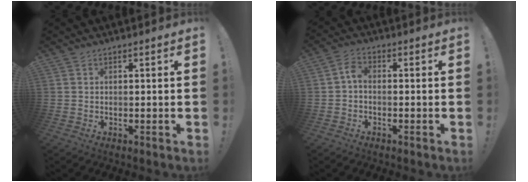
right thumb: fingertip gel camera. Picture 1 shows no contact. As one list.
[{"total": 3.3, "force": [-0.7, 2.0, 2.6], "torque": [-0.048, 0.014, -0.013]}]